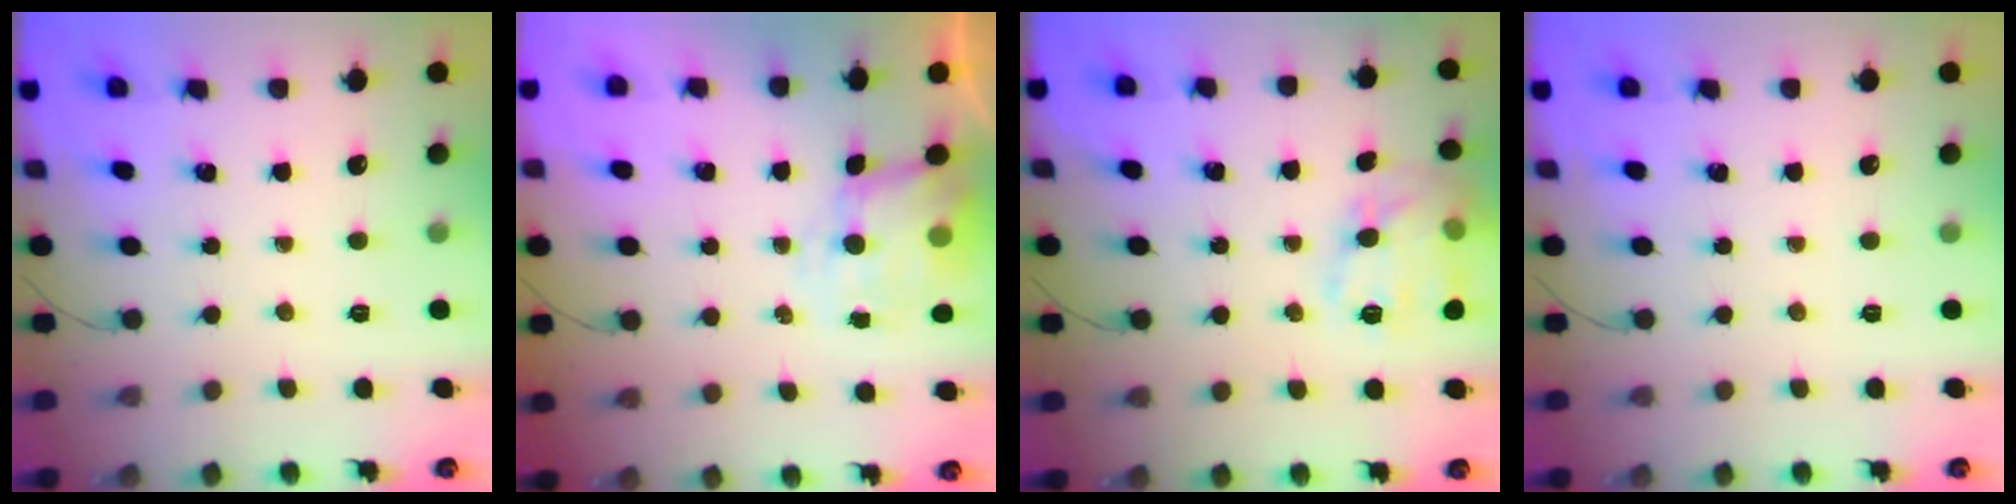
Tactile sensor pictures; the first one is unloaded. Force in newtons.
{"total": 7.5, "press": 7.4, "slide": 1.4}
{"total": 15.3, "press": 15.2, "slide": 0.3}
{"total": 0.0}